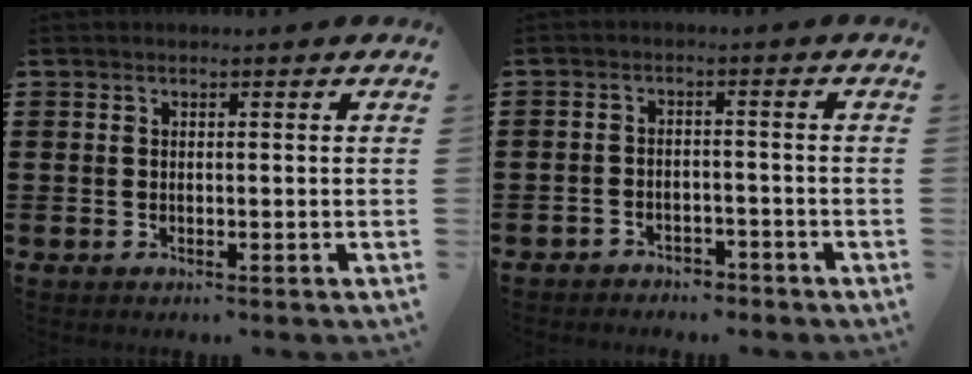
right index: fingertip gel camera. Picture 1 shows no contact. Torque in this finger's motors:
{"motor_torque": [0.17, 0.59, -0.06, -0.04]}